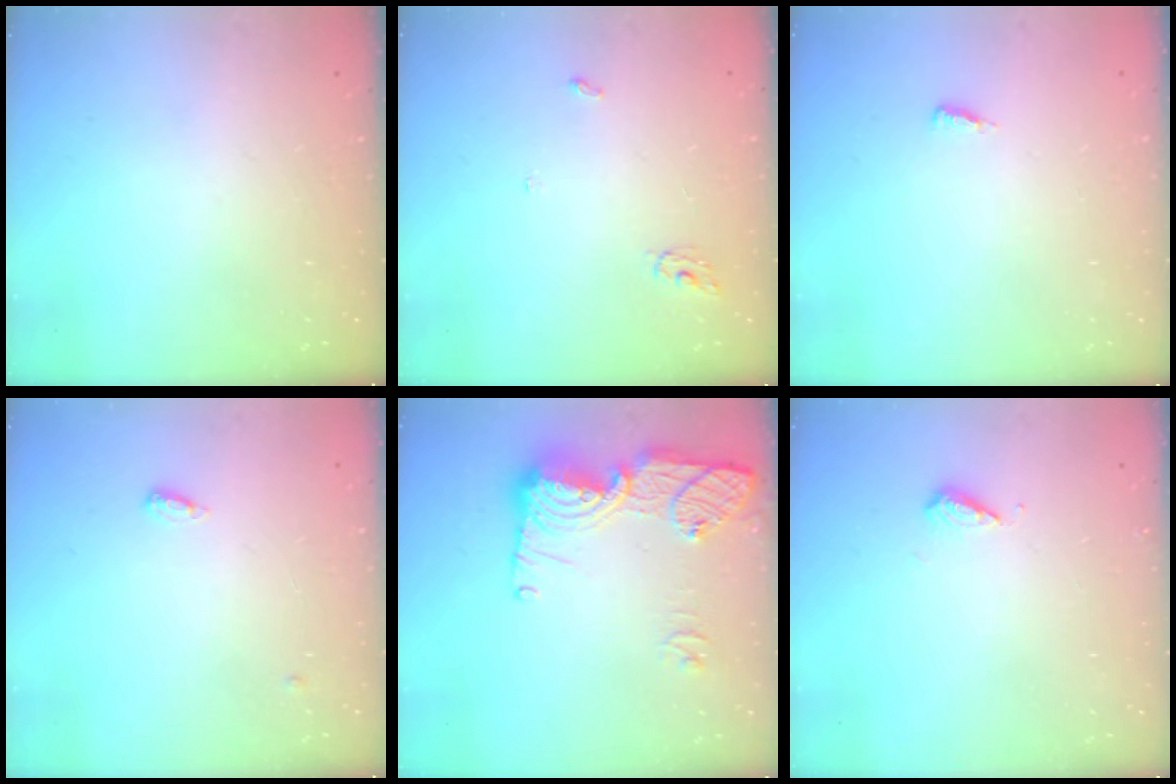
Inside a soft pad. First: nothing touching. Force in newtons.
{"total": 3.4, "press": 3.3, "slide": 0.3}
{"total": 3.7, "press": 3.7, "slide": 0.5}
{"total": 3.6, "press": 3.5, "slide": 0.7}
{"total": 15.6, "press": 15.6, "slide": 1.3}
{"total": 5.8, "press": 5.6, "slide": 1.3}